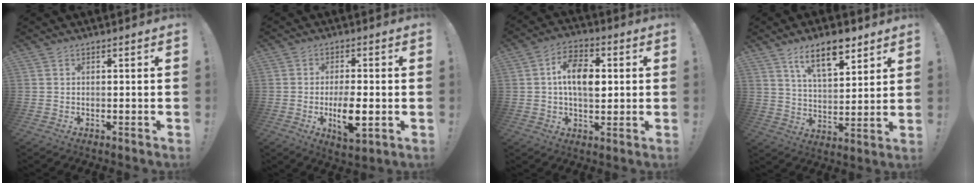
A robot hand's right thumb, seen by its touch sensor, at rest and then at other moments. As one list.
[{"total": 8.6, "force": [-2.1, 3.9, 7.3], "torque": [-0.118, 0.001, -0.034]}, {"total": 11.1, "force": [1.1, 6.8, 8.7], "torque": [-0.146, 0.006, 0.019]}, {"total": 12.0, "force": [8.1, 4.7, 7.6], "torque": [-0.120, -0.040, 0.142]}]